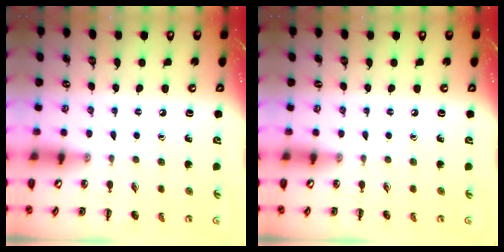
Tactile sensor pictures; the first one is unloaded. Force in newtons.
{"total": 0.0}